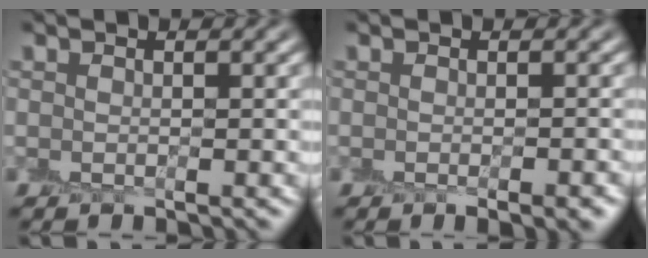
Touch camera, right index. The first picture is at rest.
{"total": 2.5, "force": [-1.5, 0.6, 1.9], "torque": [-0.021, -0.006, -0.013]}